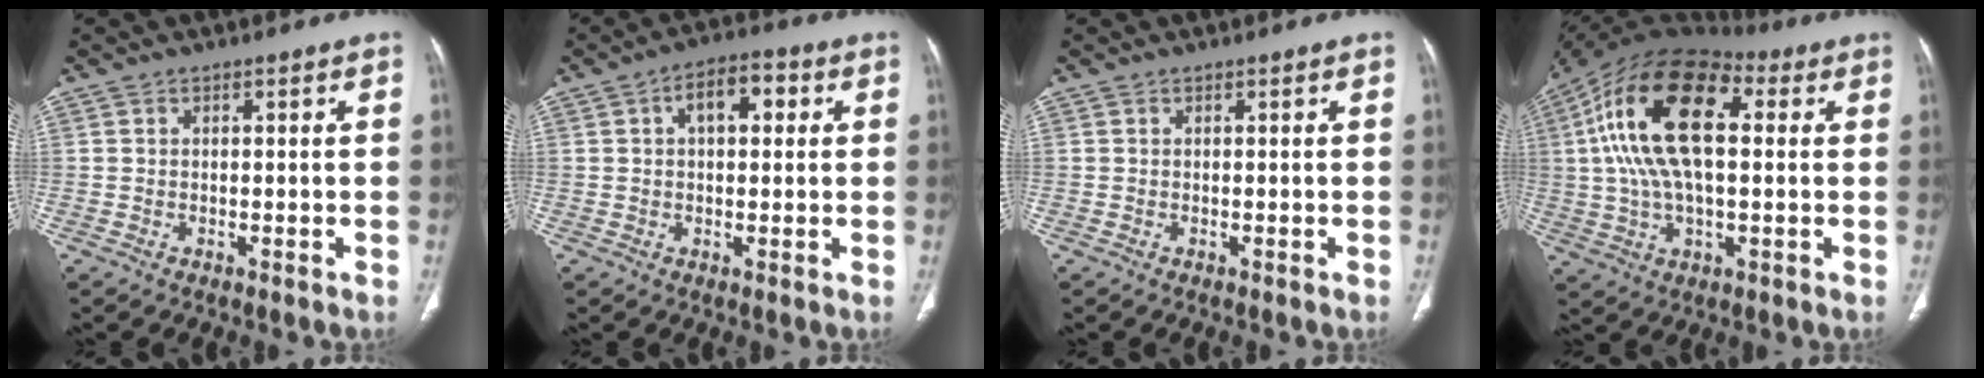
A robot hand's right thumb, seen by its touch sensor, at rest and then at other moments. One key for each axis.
{"total": 7.0, "fx": 1.8, "fy": 3.9, "fz": 5.5, "tx": -0.066, "ty": 0.018, "tz": 0.020}
{"total": 0.0}
{"total": 21.7, "fx": 4.0, "fy": 10.9, "fz": 18.3, "tx": -0.342, "ty": 0.023, "tz": 0.057}